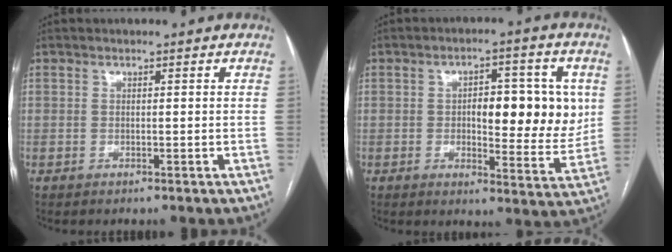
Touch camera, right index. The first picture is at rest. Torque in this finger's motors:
{"motor_torque": [0.49, -0.14, 0.41, 0.07]}